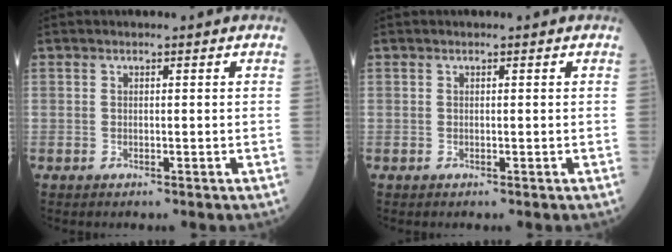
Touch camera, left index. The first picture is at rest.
{"total": 0.0}